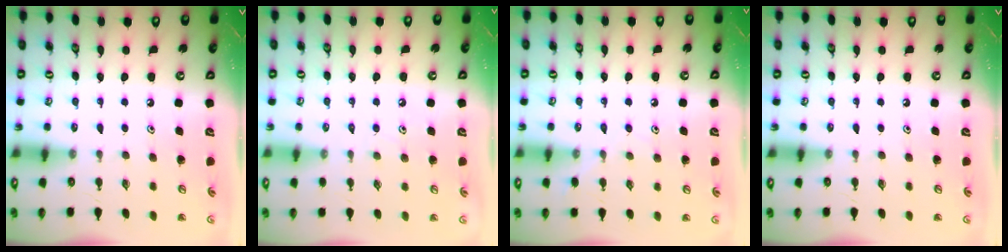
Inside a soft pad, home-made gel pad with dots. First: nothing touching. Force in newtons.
{"total": 3.0, "press": 3.0, "slide": 0.6}
{"total": 6.7, "press": 6.7, "slide": 0.8}
{"total": 0.0}